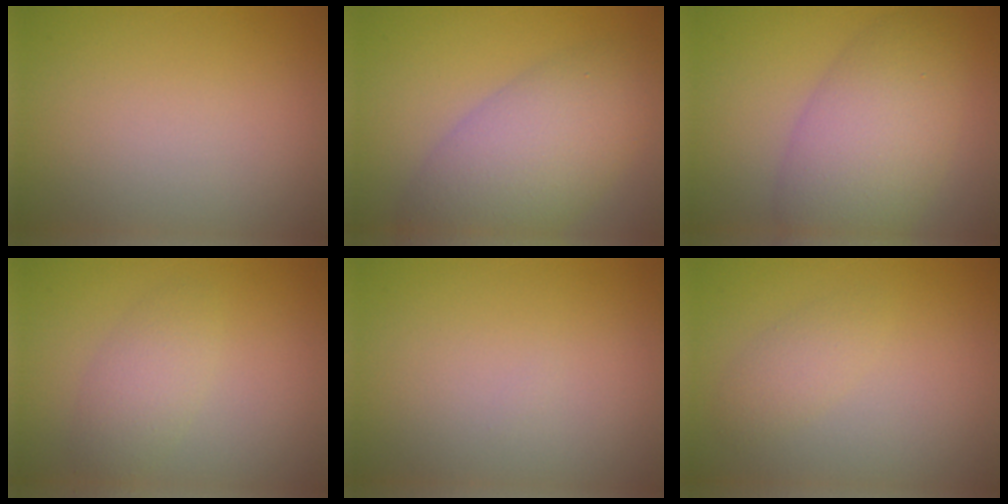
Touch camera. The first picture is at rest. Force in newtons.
{"total": 7.7, "press": 7.7, "slide": 0.2}
{"total": 7.7, "press": 7.7, "slide": 0.0}
{"total": 2.6, "press": 2.6, "slide": 0.1}
{"total": 0.0}
{"total": 1.6, "press": 1.6, "slide": 0.0}